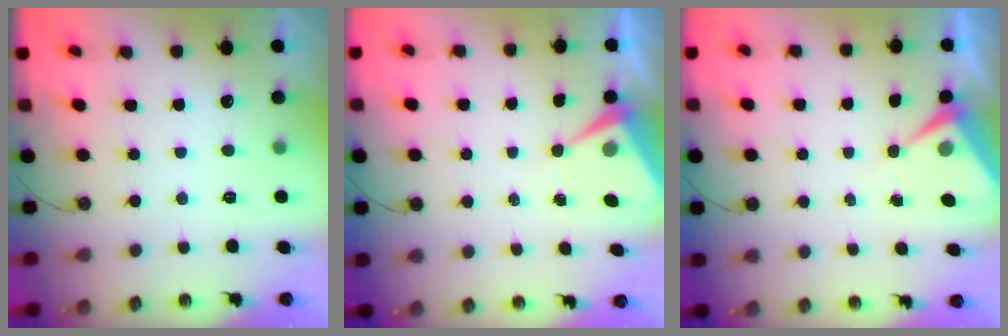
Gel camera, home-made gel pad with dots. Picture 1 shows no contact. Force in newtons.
{"total": 7.0, "press": 7.0, "slide": 0.4}
{"total": 5.8, "press": 5.8, "slide": 0.6}